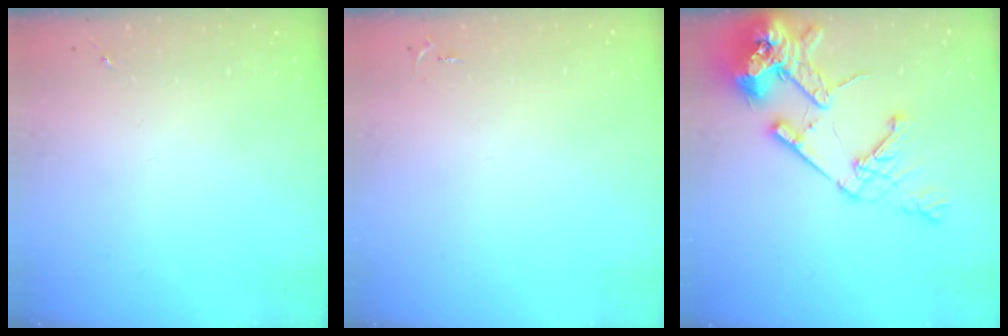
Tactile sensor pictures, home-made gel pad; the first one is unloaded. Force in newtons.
{"total": 2.6, "press": 2.6, "slide": 0.4}
{"total": 18.4, "press": 18.2, "slide": 2.5}